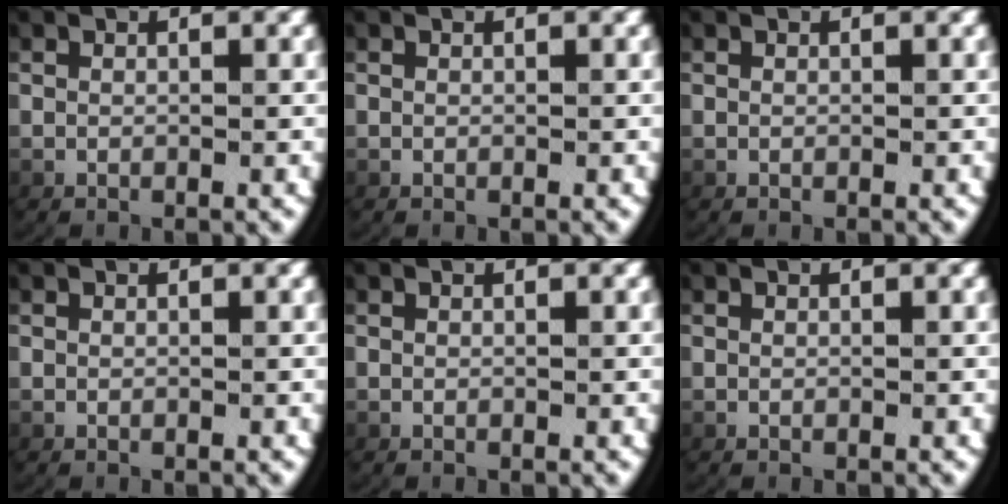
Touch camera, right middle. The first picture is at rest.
{"total": 0.0}
{"total": 0.0}
{"total": 0.0}
{"total": 0.0}
{"total": 0.0}